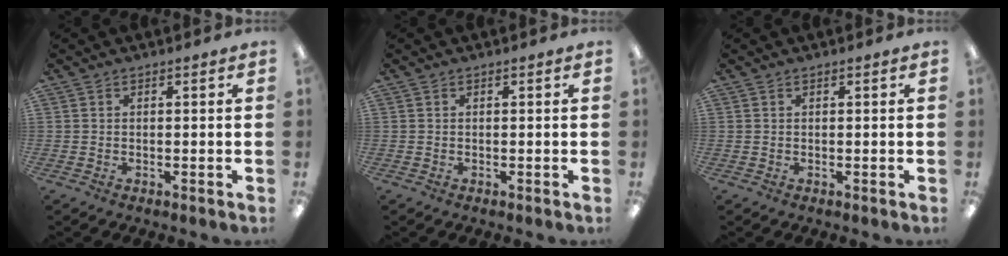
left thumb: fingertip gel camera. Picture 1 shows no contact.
{"total": 0.0}
{"total": 0.0}